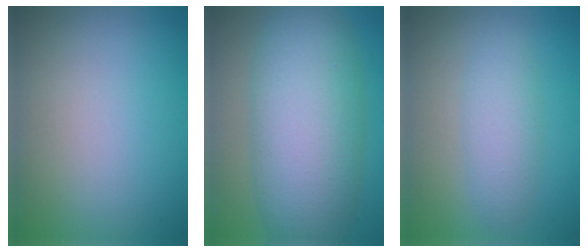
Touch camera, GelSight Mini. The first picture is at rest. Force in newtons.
{"total": 10.5, "press": 10.5, "slide": 0.2}
{"total": 2.9, "press": 2.9, "slide": 0.1}